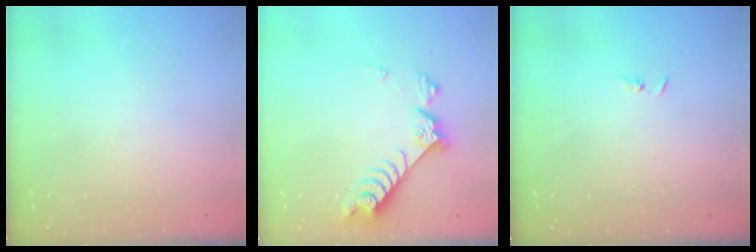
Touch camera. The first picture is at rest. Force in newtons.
{"total": 7.4, "press": 7.3, "slide": 1.1}
{"total": 1.3, "press": 1.2, "slide": 0.3}